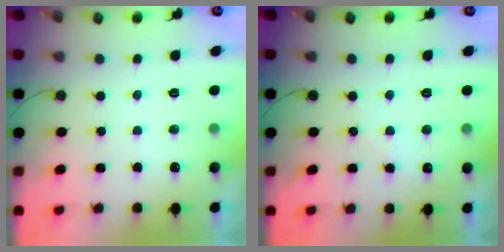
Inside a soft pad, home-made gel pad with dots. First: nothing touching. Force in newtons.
{"total": 6.1, "press": 6.0, "slide": 0.9}